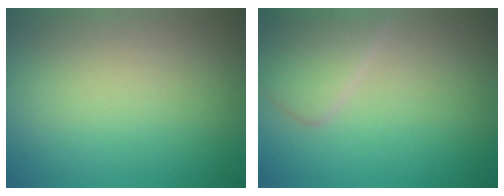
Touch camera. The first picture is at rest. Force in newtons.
{"total": 2.9, "press": 2.9, "slide": 0.1}